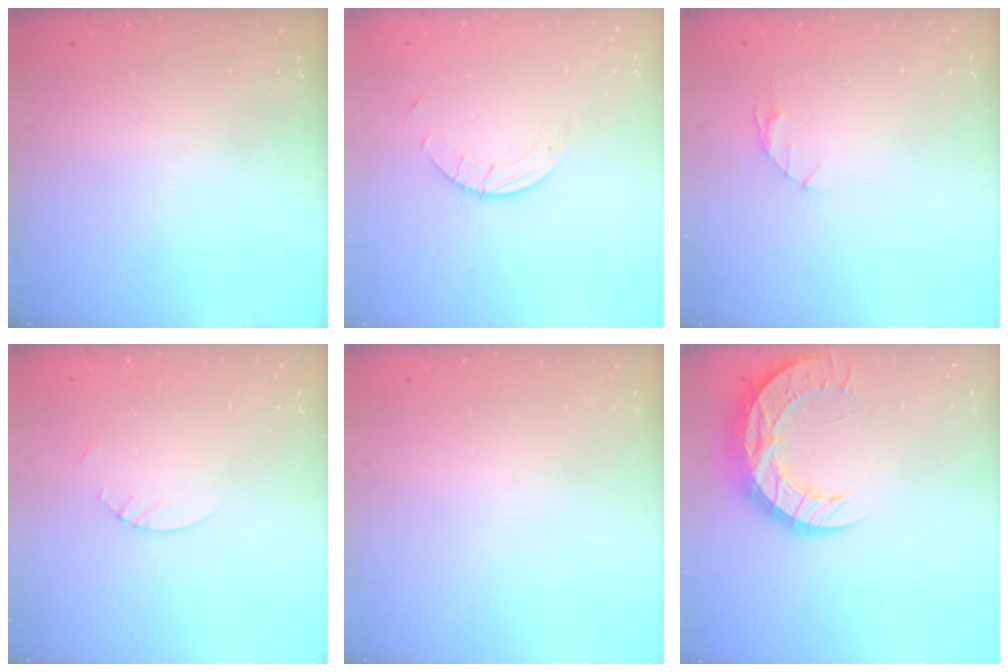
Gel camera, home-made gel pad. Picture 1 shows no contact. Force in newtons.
{"total": 2.7, "press": 2.7, "slide": 0.3}
{"total": 3.1, "press": 3.1, "slide": 0.4}
{"total": 1.9, "press": 1.9, "slide": 0.2}
{"total": 0.0}
{"total": 13.4, "press": 13.4, "slide": 1.0}